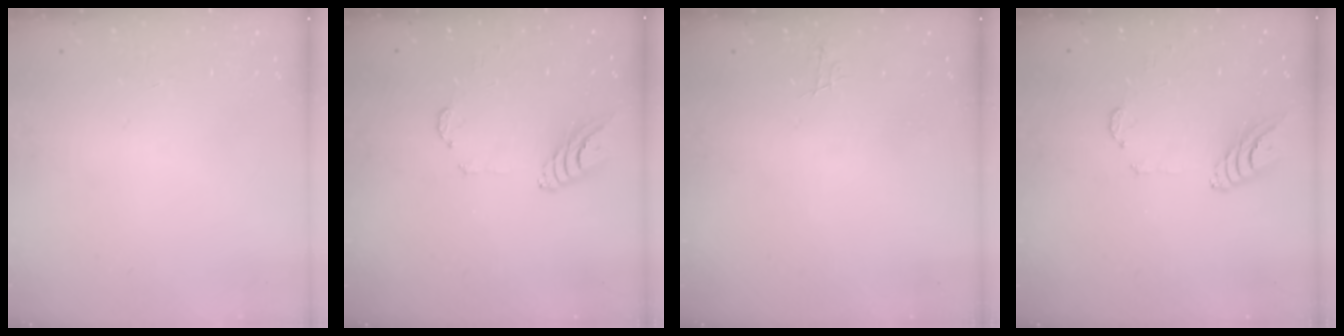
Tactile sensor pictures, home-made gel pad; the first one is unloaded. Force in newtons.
{"total": 10.5, "press": 10.4, "slide": 1.1}
{"total": 3.8, "press": 3.8, "slide": 0.4}
{"total": 10.5, "press": 10.4, "slide": 1.1}